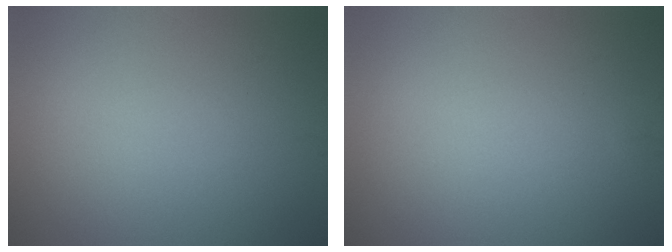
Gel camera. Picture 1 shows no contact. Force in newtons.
{"total": 0.0}